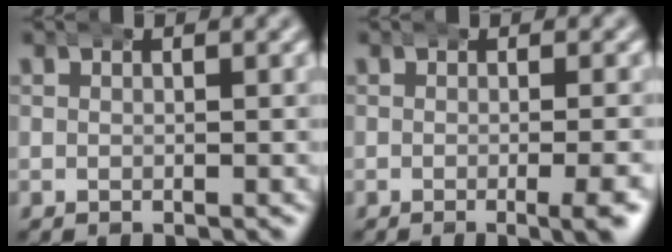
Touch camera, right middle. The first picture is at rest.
{"total": 2.7, "force": [-1.2, -0.1, 2.4], "torque": [-0.028, 0.004, -0.021]}